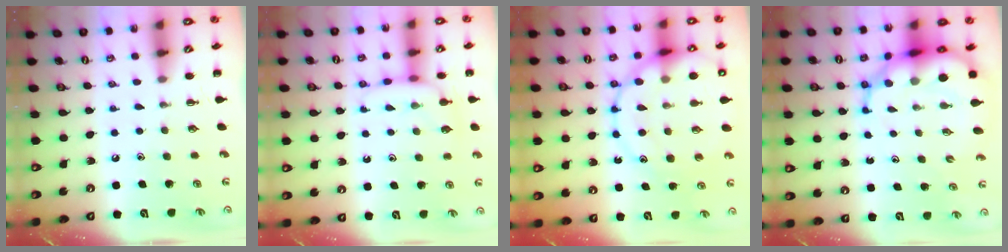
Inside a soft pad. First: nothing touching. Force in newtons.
{"total": 8.1, "press": 8.0, "slide": 1.6}
{"total": 21.3, "press": 21.1, "slide": 2.9}
{"total": 12.1, "press": 11.8, "slide": 3.0}